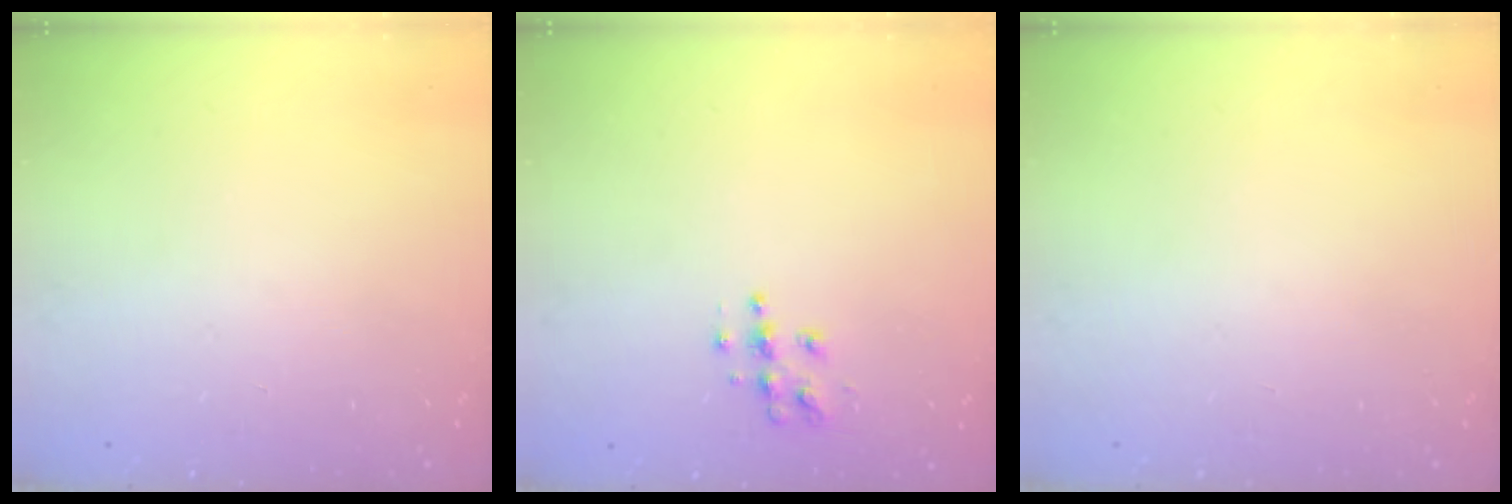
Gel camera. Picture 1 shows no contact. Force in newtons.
{"total": 6.5, "press": 6.5, "slide": 0.2}
{"total": 0.0}